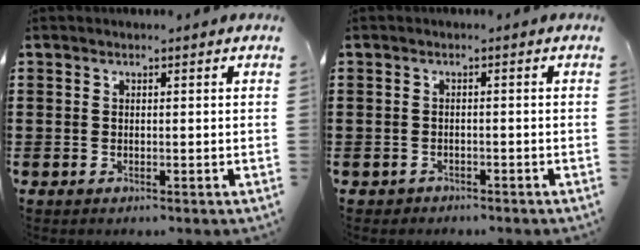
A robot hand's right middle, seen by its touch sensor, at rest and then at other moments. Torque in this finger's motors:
{"motor_torque": [-0.15, 0.07, 0.04, 0.00]}